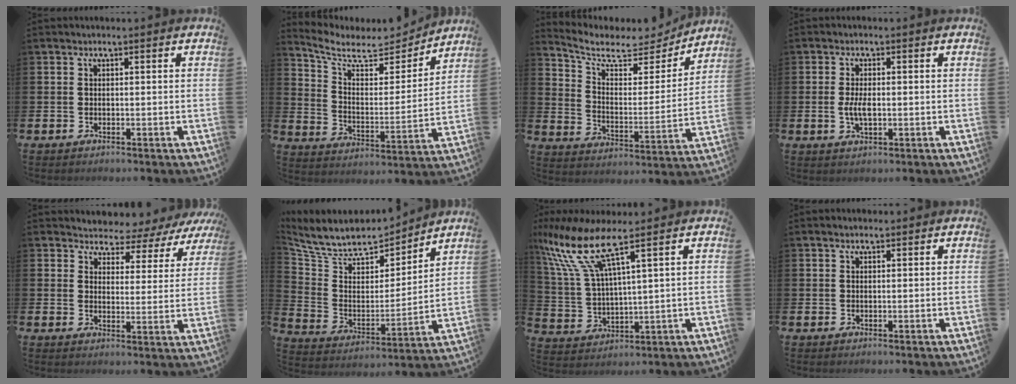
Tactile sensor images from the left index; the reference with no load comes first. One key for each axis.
{"total": 8.4, "fx": 7.4, "fy": 3.0, "fz": 2.6, "tx": -0.088, "ty": -0.053, "tz": 0.127}
{"total": 7.8, "fx": 7.0, "fy": 2.5, "fz": 2.4, "tx": -0.074, "ty": -0.056, "tz": 0.115}
{"total": 3.1, "fx": 0.0, "fy": 1.4, "fz": 2.8, "tx": -0.045, "ty": -0.006, "tz": -0.006}
{"total": 3.7, "fx": 3.5, "fy": 1.1, "fz": -0.4, "tx": -0.004, "ty": -0.044, "tz": 0.053}
{"total": 8.7, "fx": 7.7, "fy": 3.3, "fz": 2.1, "tx": -0.084, "ty": -0.055, "tz": 0.136}
{"total": 10.1, "fx": 7.3, "fy": 2.2, "fz": 6.7, "tx": -0.162, "ty": -0.032, "tz": 0.123}
{"total": 1.3, "fx": 1.2, "fy": 0.3, "fz": 0.4, "tx": 0.007, "ty": -0.004, "tz": 0.020}